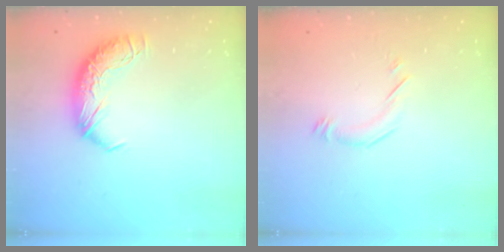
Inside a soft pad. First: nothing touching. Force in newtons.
{"total": 6.4, "press": 6.3, "slide": 0.5}